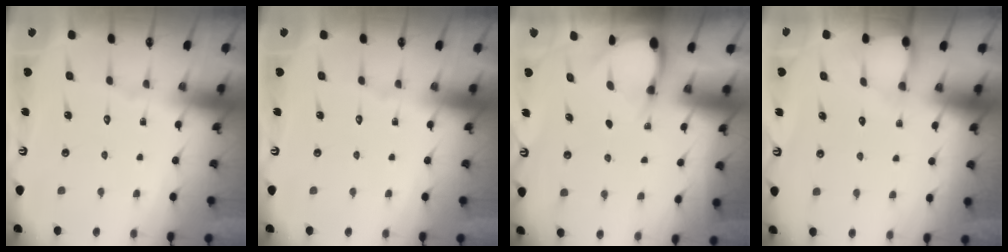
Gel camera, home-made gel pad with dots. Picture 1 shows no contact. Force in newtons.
{"total": 0.0}
{"total": 4.2, "press": 4.2, "slide": 0.2}
{"total": 3.9, "press": 3.9, "slide": 0.3}